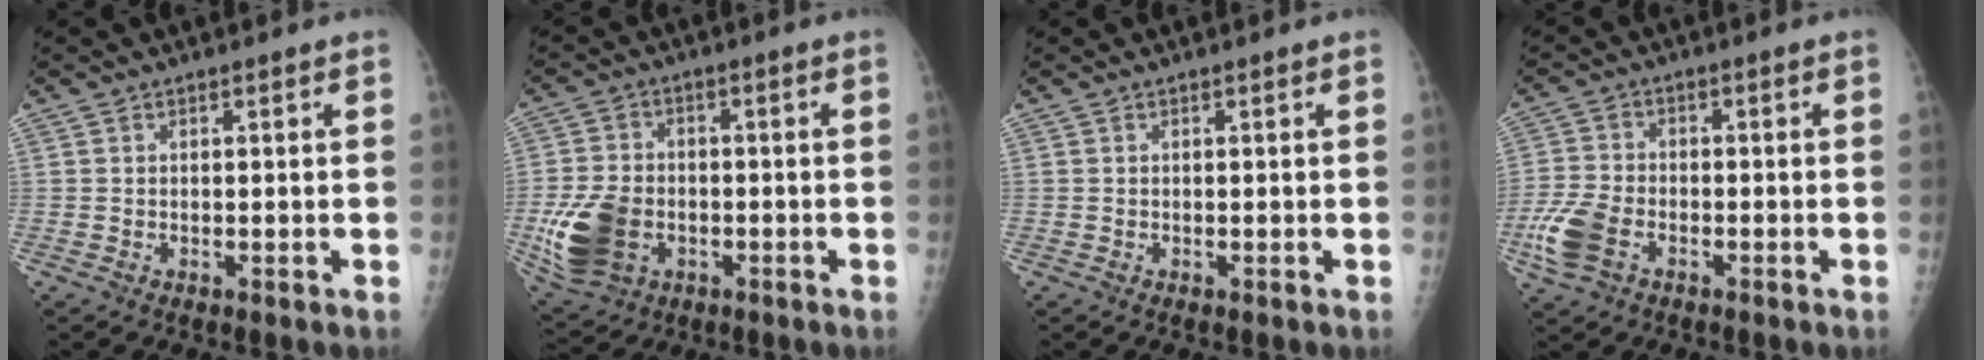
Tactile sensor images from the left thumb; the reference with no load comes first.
{"total": 11.9, "force": [-3.0, 8.7, 7.7], "torque": [-0.146, 0.005, -0.046]}
{"total": 0.0}
{"total": 7.9, "force": [-3.3, 5.0, 5.2], "torque": [-0.126, 0.008, -0.065]}